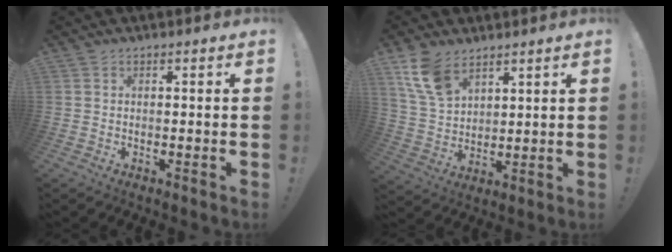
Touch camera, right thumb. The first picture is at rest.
{"total": 11.3, "force": [7.3, 6.3, 6.0], "torque": [-0.114, -0.026, 0.145]}